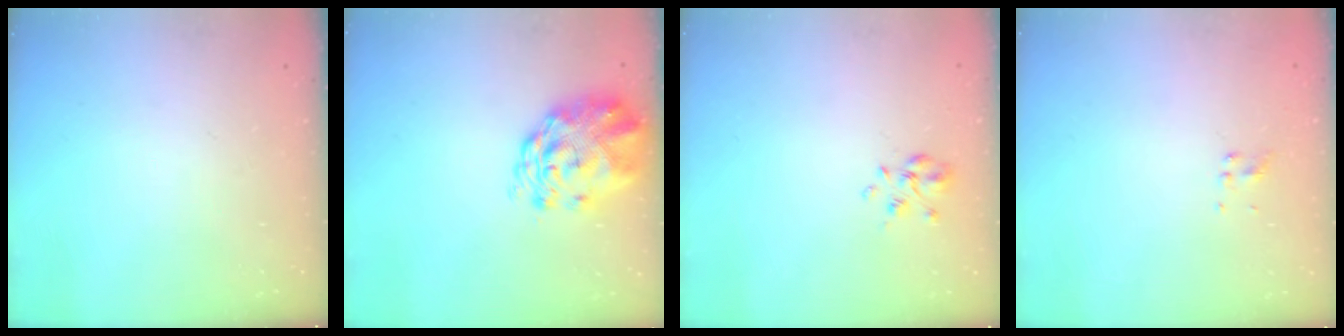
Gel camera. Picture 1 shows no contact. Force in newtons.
{"total": 3.6, "press": 3.5, "slide": 1.1}
{"total": 3.8, "press": 3.7, "slide": 0.8}
{"total": 2.8, "press": 2.4, "slide": 1.5}